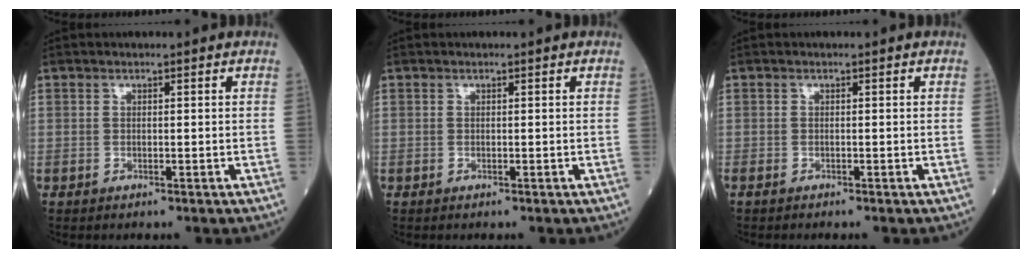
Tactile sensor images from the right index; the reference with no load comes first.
{"total": 0.0}
{"total": 0.7, "force": [-0.7, 0.1, 0.3], "torque": [-0.006, -0.002, -0.012]}